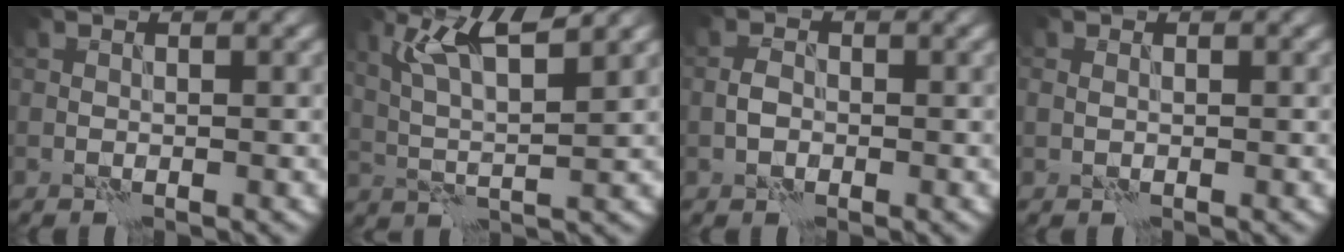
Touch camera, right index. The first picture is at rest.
{"total": 6.0, "force": [3.1, 1.1, 5.0], "torque": [-0.098, 0.004, 0.061]}
{"total": 1.6, "force": [-0.5, 1.1, 1.0], "torque": [-0.017, 0.005, -0.015]}
{"total": 0.7, "force": [0.0, 0.6, 0.4], "torque": [-0.009, 0.001, 0.000]}